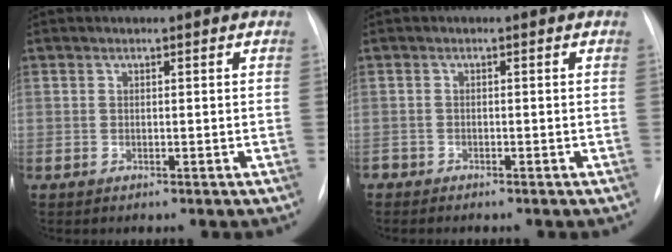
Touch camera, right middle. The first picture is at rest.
{"total": 1.5, "force": [-1.4, 0.6, 0.1], "torque": [-0.003, -0.001, -0.023]}